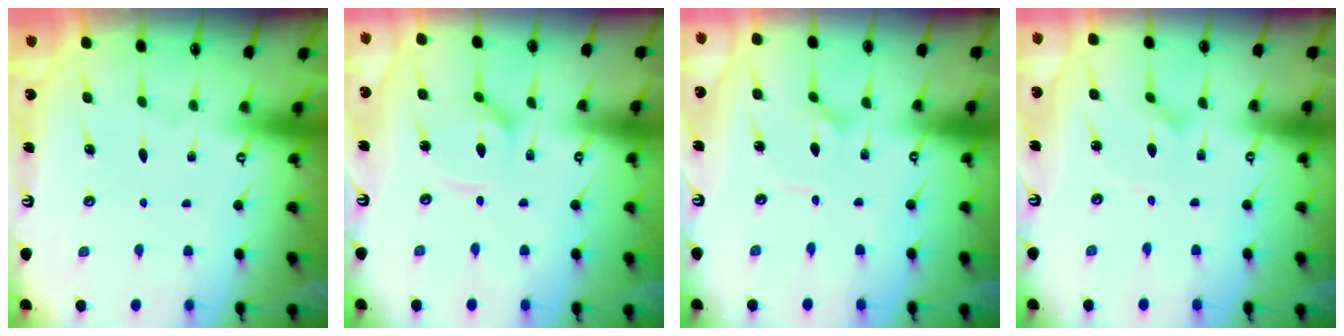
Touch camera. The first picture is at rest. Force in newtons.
{"total": 4.0, "press": 4.0, "slide": 0.4}
{"total": 1.9, "press": 1.9, "slide": 0.1}
{"total": 1.2, "press": 1.2, "slide": 0.1}